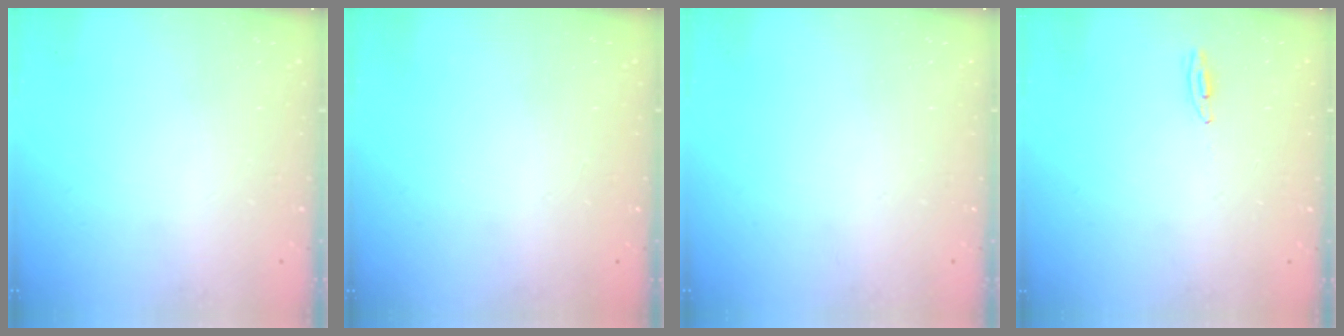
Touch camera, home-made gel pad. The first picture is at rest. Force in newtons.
{"total": 0.0}
{"total": 0.0}
{"total": 2.7, "press": 2.5, "slide": 1.0}